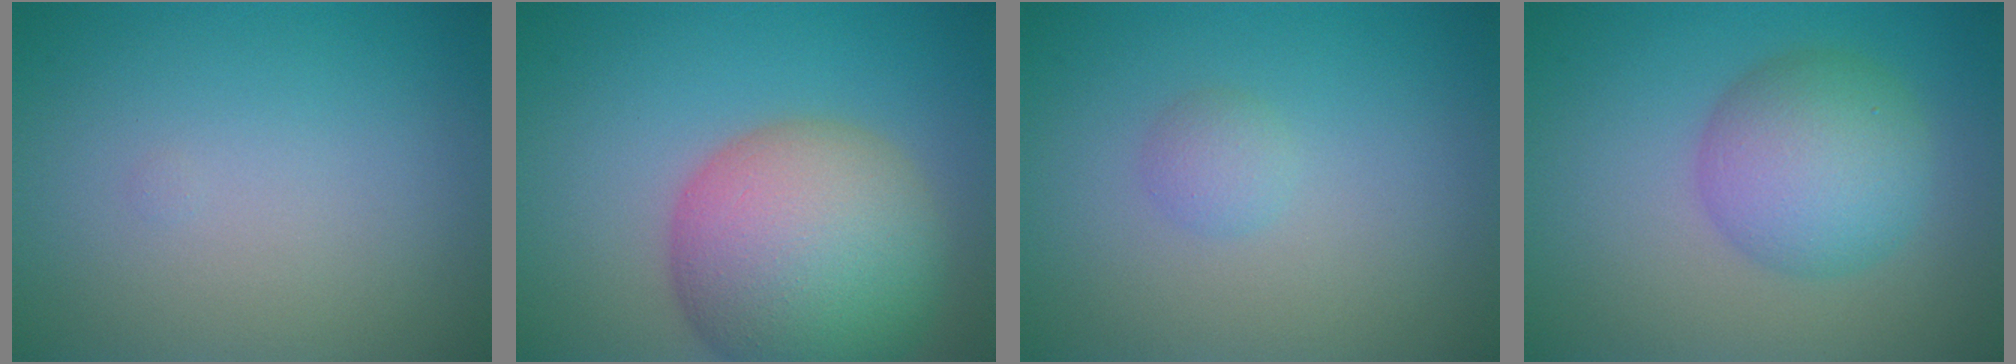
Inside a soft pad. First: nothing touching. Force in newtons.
{"total": 11.4, "press": 11.4, "slide": 0.6}
{"total": 1.2, "press": 1.2, "slide": 0.0}
{"total": 5.7, "press": 5.7, "slide": 0.1}